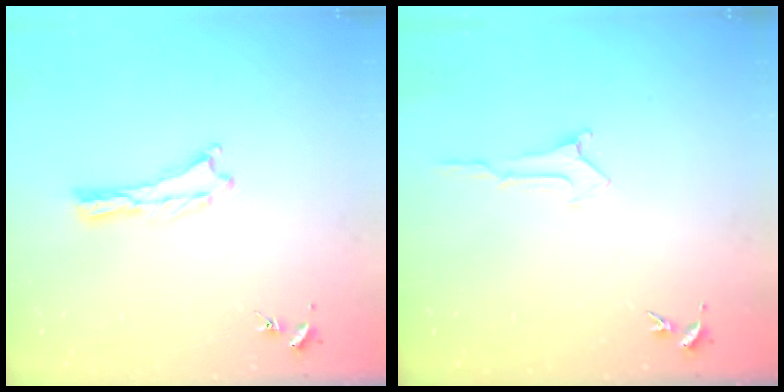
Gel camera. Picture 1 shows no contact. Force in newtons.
{"total": 0.0}